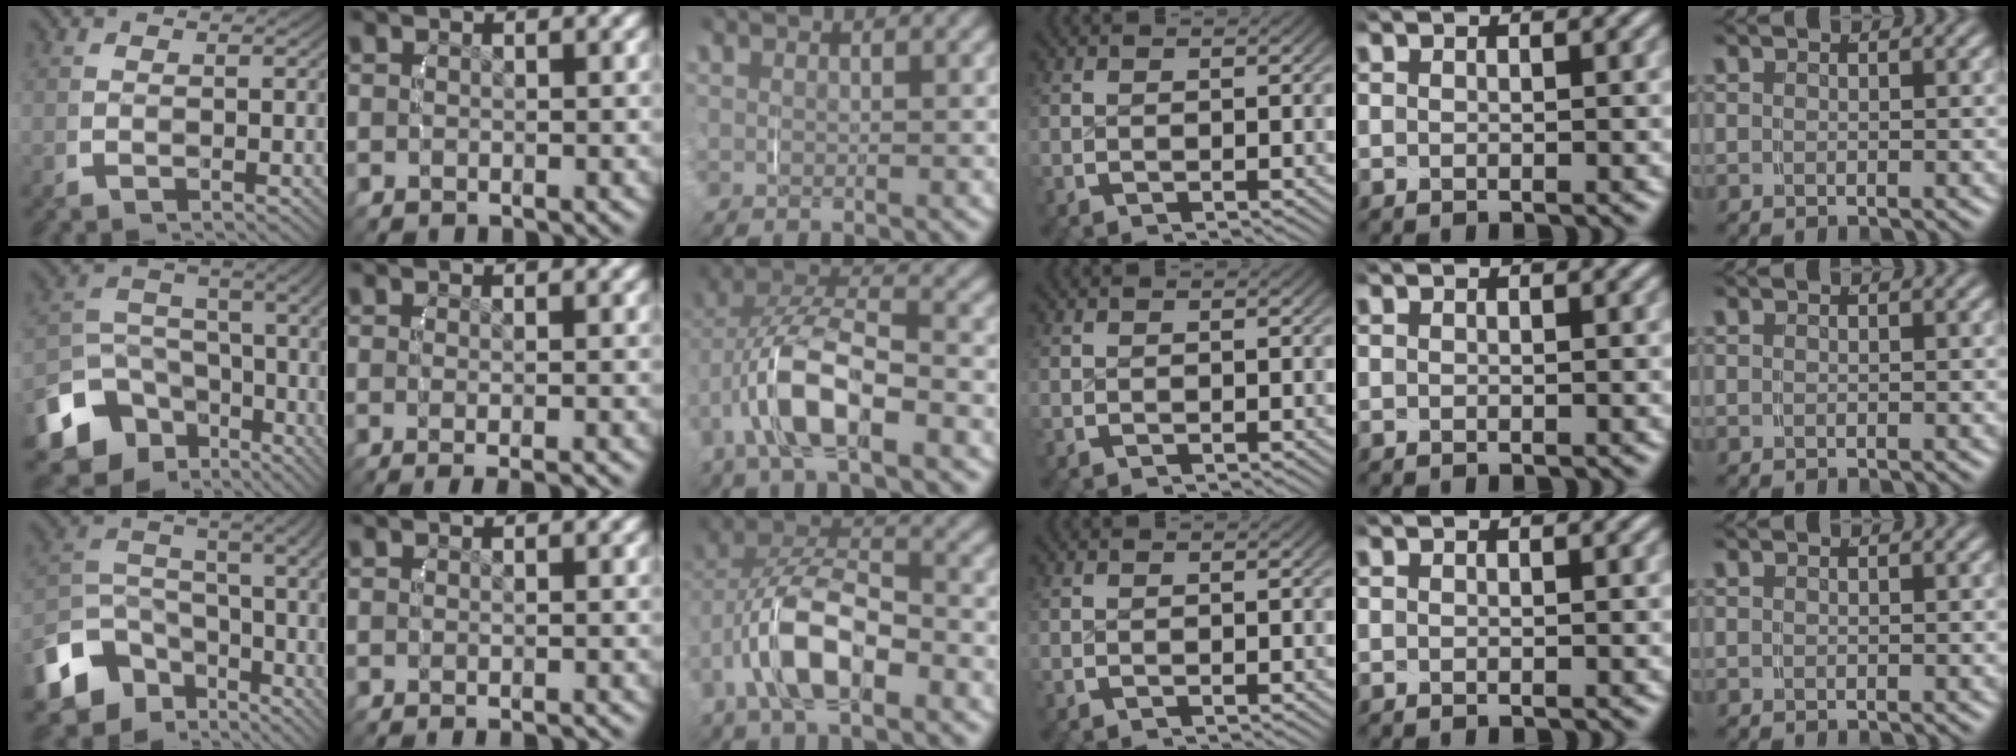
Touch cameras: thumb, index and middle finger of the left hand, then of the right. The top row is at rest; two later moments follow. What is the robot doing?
{"motion": "grasp_and_lifting", "object": "towel"}